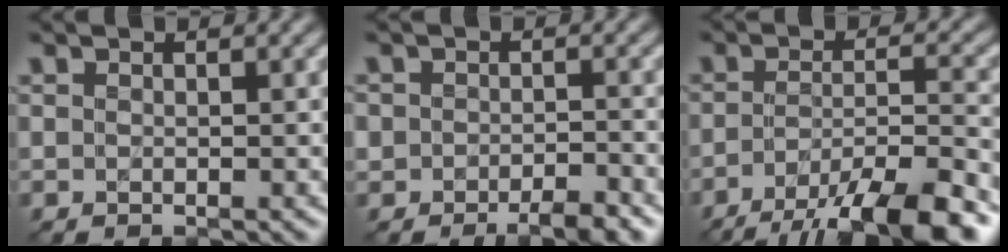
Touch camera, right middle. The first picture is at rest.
{"total": 3.3, "force": [-2.3, 1.5, 1.9], "torque": [-0.016, 0.000, -0.034]}
{"total": 10.1, "force": [-6.8, 2.6, 7.1], "torque": [-0.106, -0.001, -0.110]}